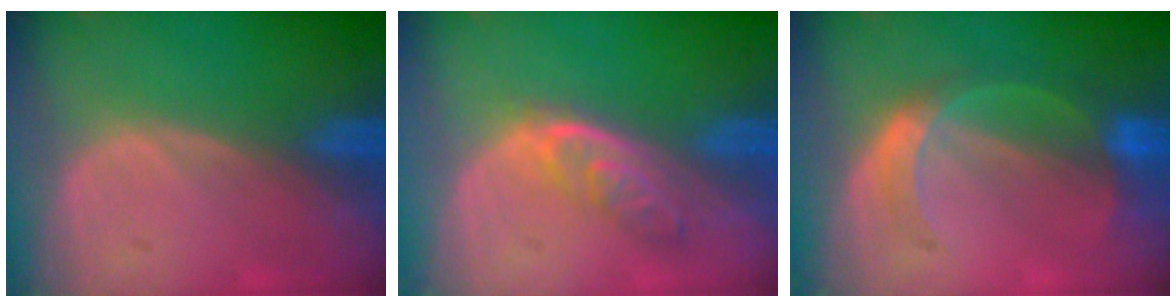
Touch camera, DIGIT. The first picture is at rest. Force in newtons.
{"total": 4.7, "press": 4.4, "slide": 1.9}
{"total": 5.9, "press": 5.4, "slide": 2.4}